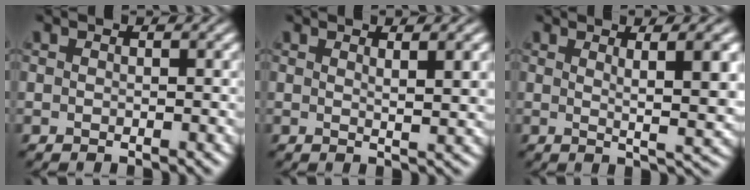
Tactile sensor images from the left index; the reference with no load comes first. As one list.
[{"total": 2.8, "force": [1.3, 0.6, 2.4], "torque": [-0.025, 0.000, 0.020]}, {"total": 6.5, "force": [1.7, 1.4, 6.1], "torque": [-0.072, -0.005, 0.032]}]